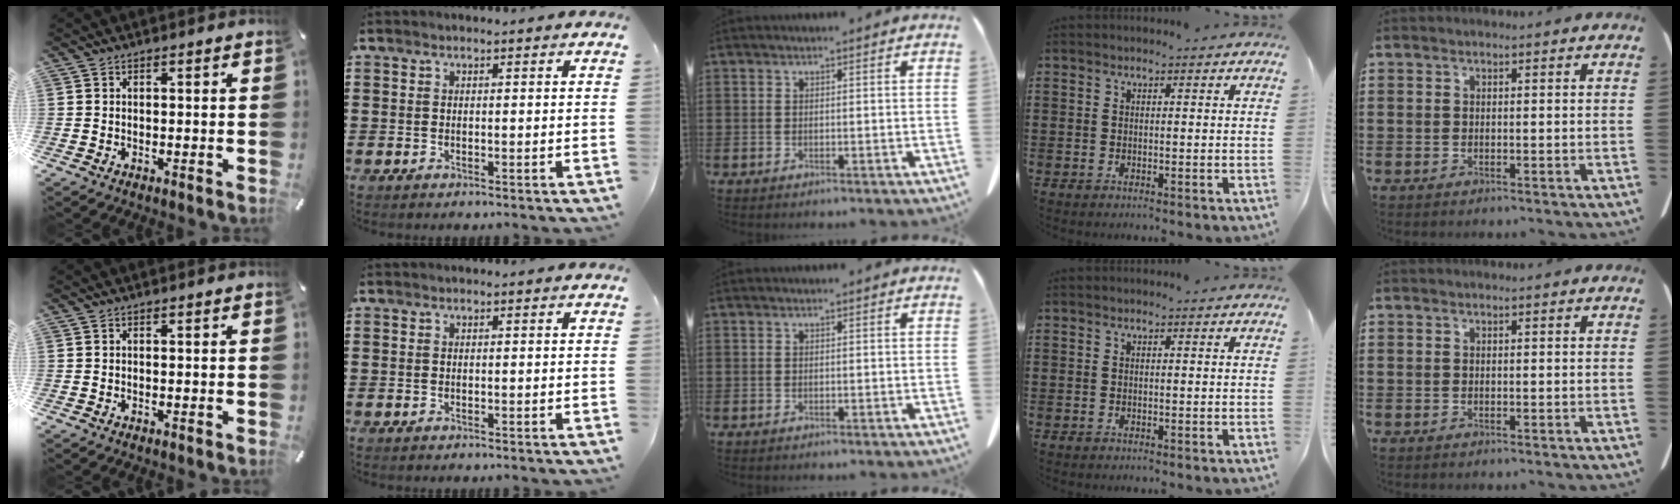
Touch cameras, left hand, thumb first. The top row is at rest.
{}